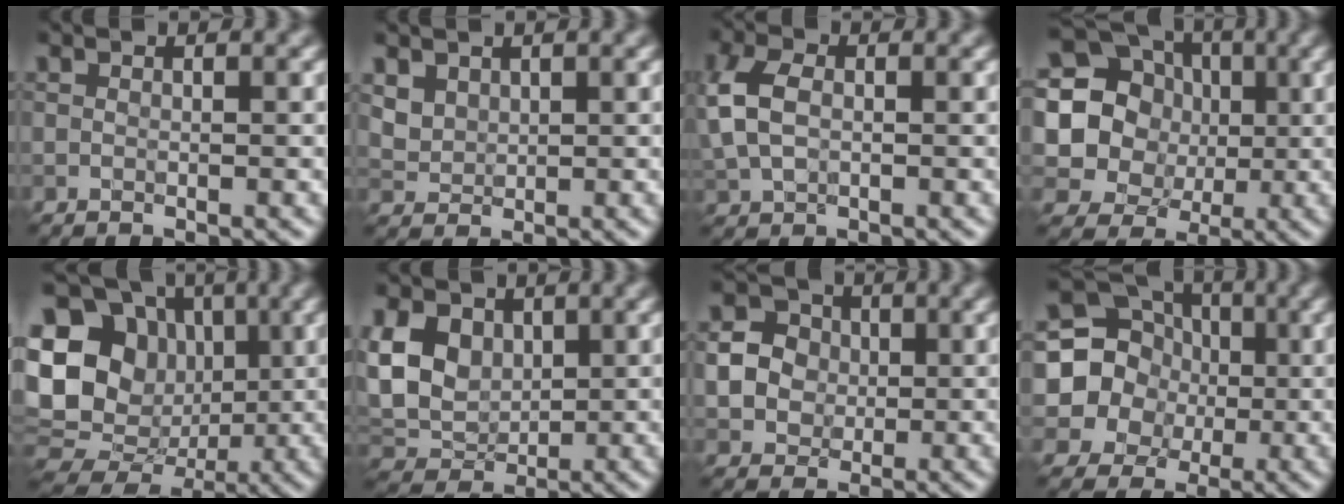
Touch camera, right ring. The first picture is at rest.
{"total": 2.7, "force": [1.5, 2.0, 1.0], "torque": [-0.032, 0.000, 0.037]}
{"total": 4.1, "force": [0.2, 3.0, 2.9], "torque": [-0.076, 0.007, -0.002]}
{"total": 16.1, "force": [3.4, 15.0, 4.8], "torque": [-0.154, 0.017, 0.049]}
{"total": 15.9, "force": [2.0, 13.6, 7.9], "torque": [-0.179, 0.013, 0.035]}
{"total": 7.0, "force": [1.7, 5.4, 4.1], "torque": [-0.104, 0.012, 0.027]}
{"total": 3.8, "force": [0.1, 3.5, 1.3], "torque": [-0.017, 0.007, -0.007]}
{"total": 11.4, "force": [0.8, 10.9, 3.2], "torque": [-0.085, 0.035, -0.002]}